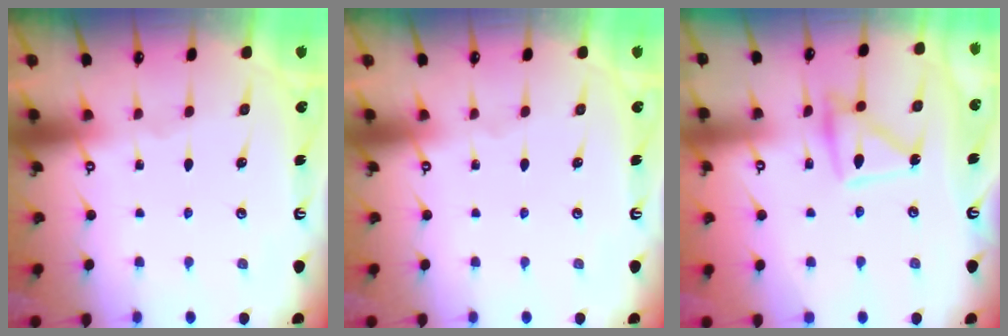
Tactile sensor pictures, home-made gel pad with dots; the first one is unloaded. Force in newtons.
{"total": 0.0}
{"total": 11.6, "press": 11.5, "slide": 1.0}